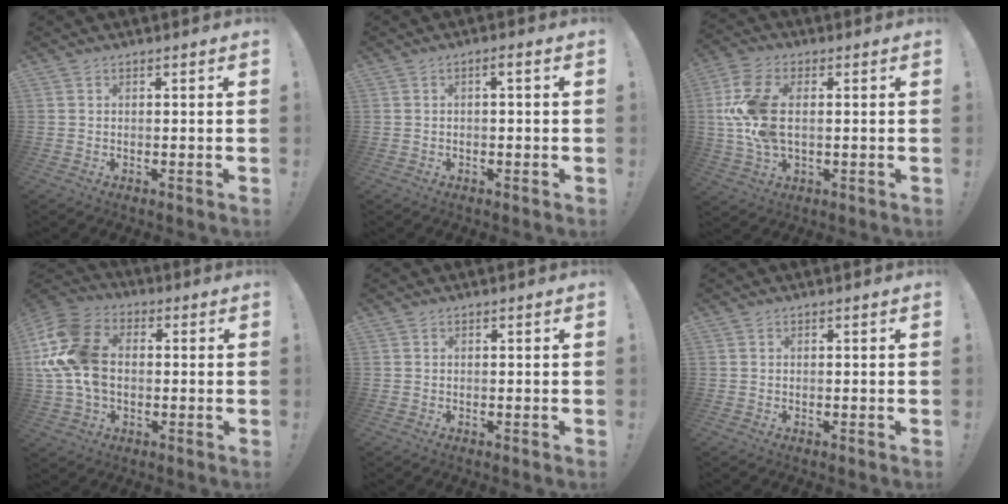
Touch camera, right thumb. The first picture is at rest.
{"total": 1.7, "force": [-0.7, 0.2, 1.5], "torque": [-0.030, 0.006, -0.014]}
{"total": 13.8, "force": [1.1, 7.8, 11.4], "torque": [-0.226, -0.005, 0.023]}
{"total": 17.5, "force": [0.9, 12.7, 12.0], "torque": [-0.232, 0.016, 0.023]}
{"total": 0.0}
{"total": 0.0}